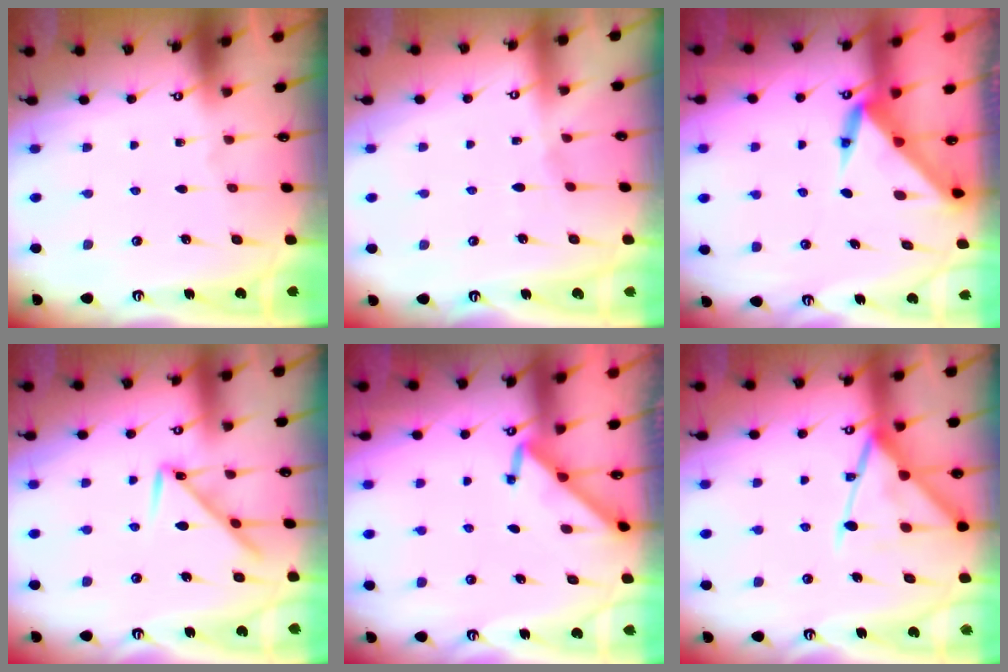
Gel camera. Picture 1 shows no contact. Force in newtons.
{"total": 1.7, "press": 1.7, "slide": 0.4}
{"total": 4.0, "press": 4.0, "slide": 0.2}
{"total": 8.9, "press": 8.9, "slide": 0.7}
{"total": 4.0, "press": 4.0, "slide": 0.5}
{"total": 14.9, "press": 14.9, "slide": 1.2}